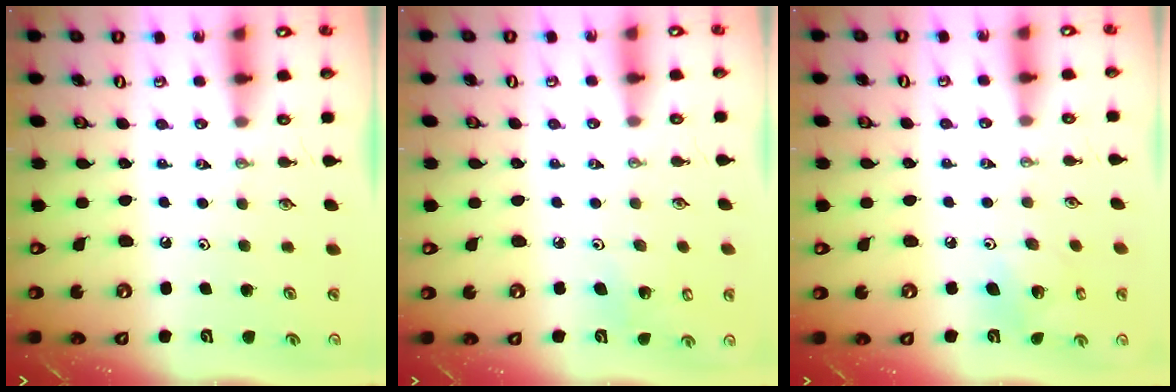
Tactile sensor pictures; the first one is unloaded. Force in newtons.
{"total": 5.2, "press": 5.1, "slide": 1.2}
{"total": 6.7, "press": 6.7, "slide": 0.3}